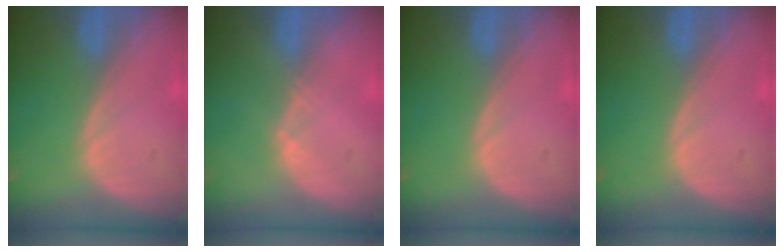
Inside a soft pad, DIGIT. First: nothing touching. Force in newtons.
{"total": 0.6, "press": 0.5, "slide": 0.3}
{"total": 0.0}
{"total": 0.0}